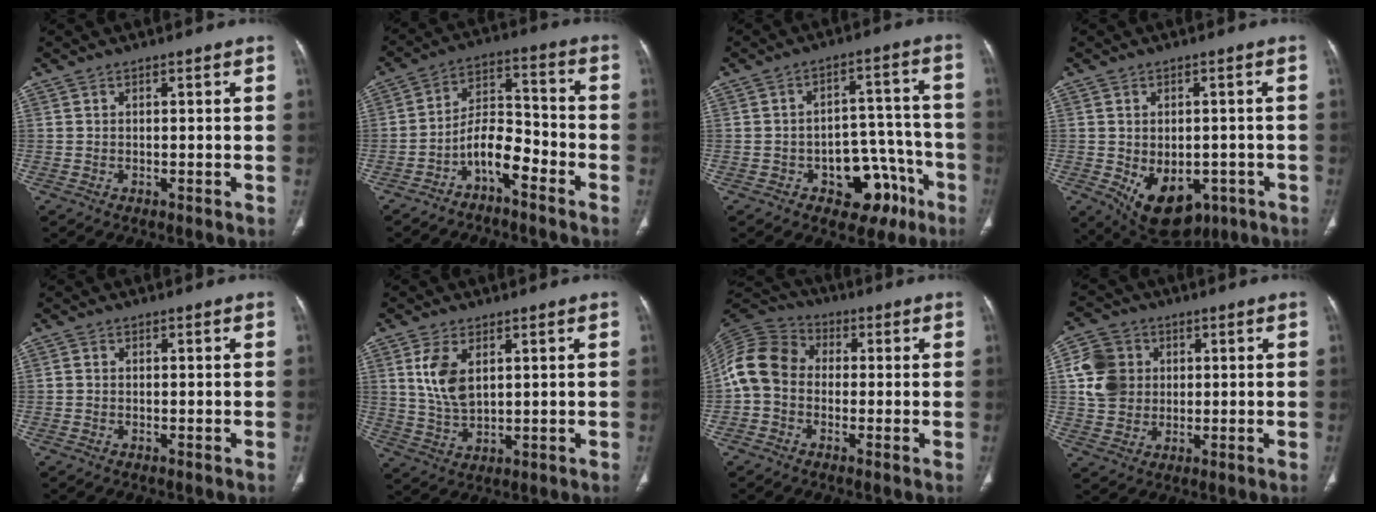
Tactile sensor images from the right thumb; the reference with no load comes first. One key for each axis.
{"total": 8.3, "fx": -5.0, "fy": 3.6, "fz": 5.6, "tx": -0.092, "ty": 0.067, "tz": -0.096}
{"total": 12.7, "fx": -6.2, "fy": 8.1, "fz": 7.5, "tx": -0.047, "ty": 0.056, "tz": -0.076}
{"total": 13.0, "fx": -4.6, "fy": 8.5, "fz": 8.7, "tx": -0.112, "ty": 0.002, "tz": -0.044}
{"total": 0.7, "fx": -0.1, "fy": 0.6, "fz": 0.3, "tx": -0.005, "ty": 0.001, "tz": -0.004}
{"total": 8.2, "fx": 2.7, "fy": 4.6, "fz": 6.2, "tx": -0.121, "ty": -0.010, "tz": 0.060}
{"total": 10.6, "fx": -0.7, "fy": 8.7, "fz": 6.0, "tx": -0.116, "ty": 0.032, "tz": -0.030}
{"total": 10.2, "fx": 1.5, "fy": 8.9, "fz": 4.8, "tx": -0.073, "ty": 0.004, "tz": 0.026}